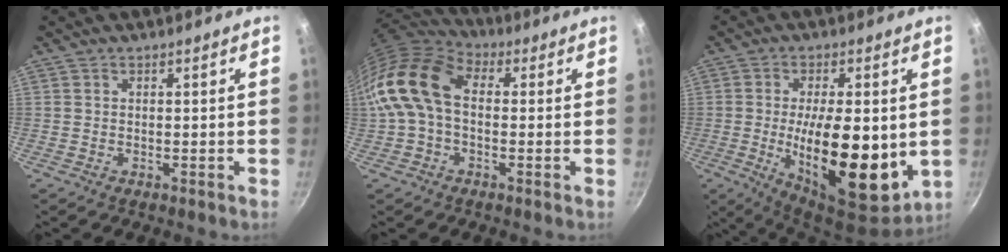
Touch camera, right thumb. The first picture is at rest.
{"total": 15.6, "force": [0.3, 10.4, 11.5], "torque": [-0.218, 0.034, -0.011]}
{"total": 18.9, "force": [-1.6, 7.7, 17.2], "torque": [-0.253, -0.017, -0.017]}